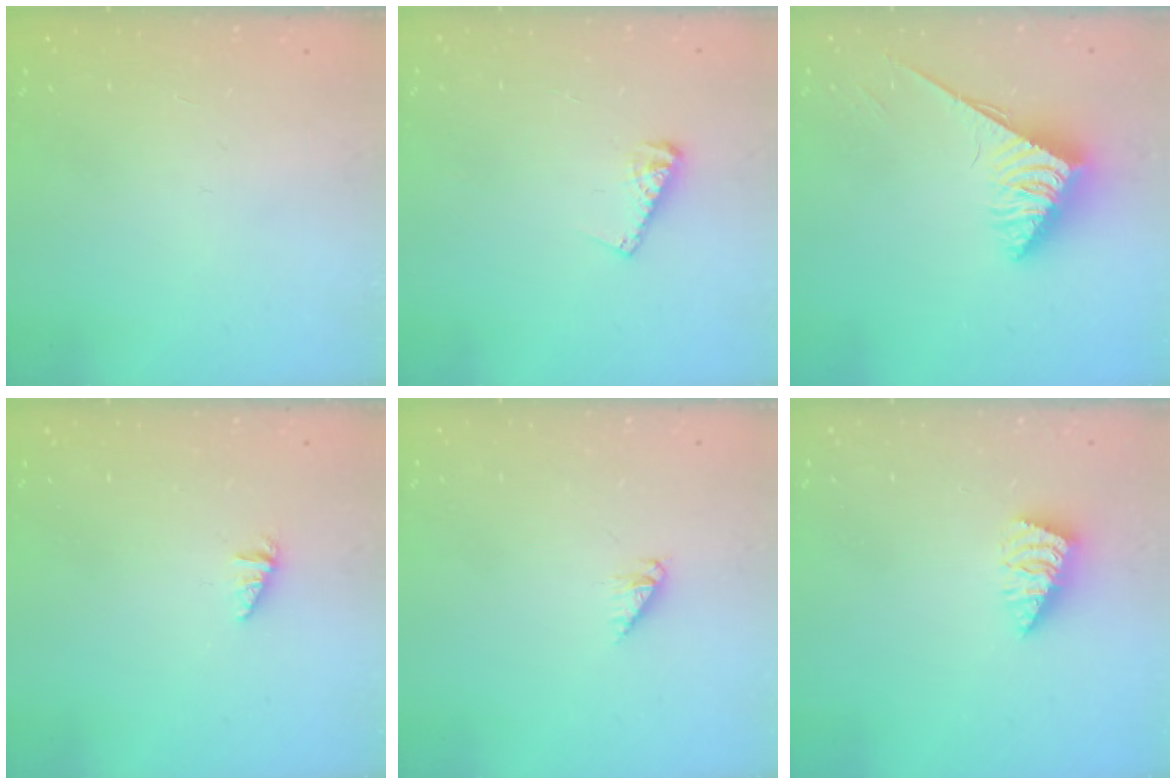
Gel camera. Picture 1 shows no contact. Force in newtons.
{"total": 6.1, "press": 6.1, "slide": 0.2}
{"total": 3.8, "press": 3.8, "slide": 0.6}
{"total": 1.2, "press": 1.2, "slide": 0.2}
{"total": 2.7, "press": 2.7, "slide": 0.4}
{"total": 1.4, "press": 1.4, "slide": 0.3}